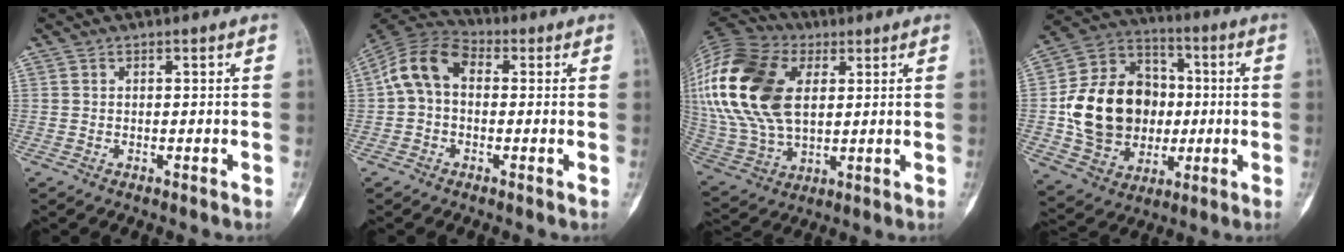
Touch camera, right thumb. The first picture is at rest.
{"total": 9.7, "force": [0.6, 6.8, 6.9], "torque": [-0.122, 0.031, -0.003]}
{"total": 28.4, "force": [7.2, 17.7, 21.0], "torque": [-0.474, 0.014, 0.136]}
{"total": 20.9, "force": [-0.6, 16.7, 12.4], "torque": [-0.187, 0.026, 0.003]}